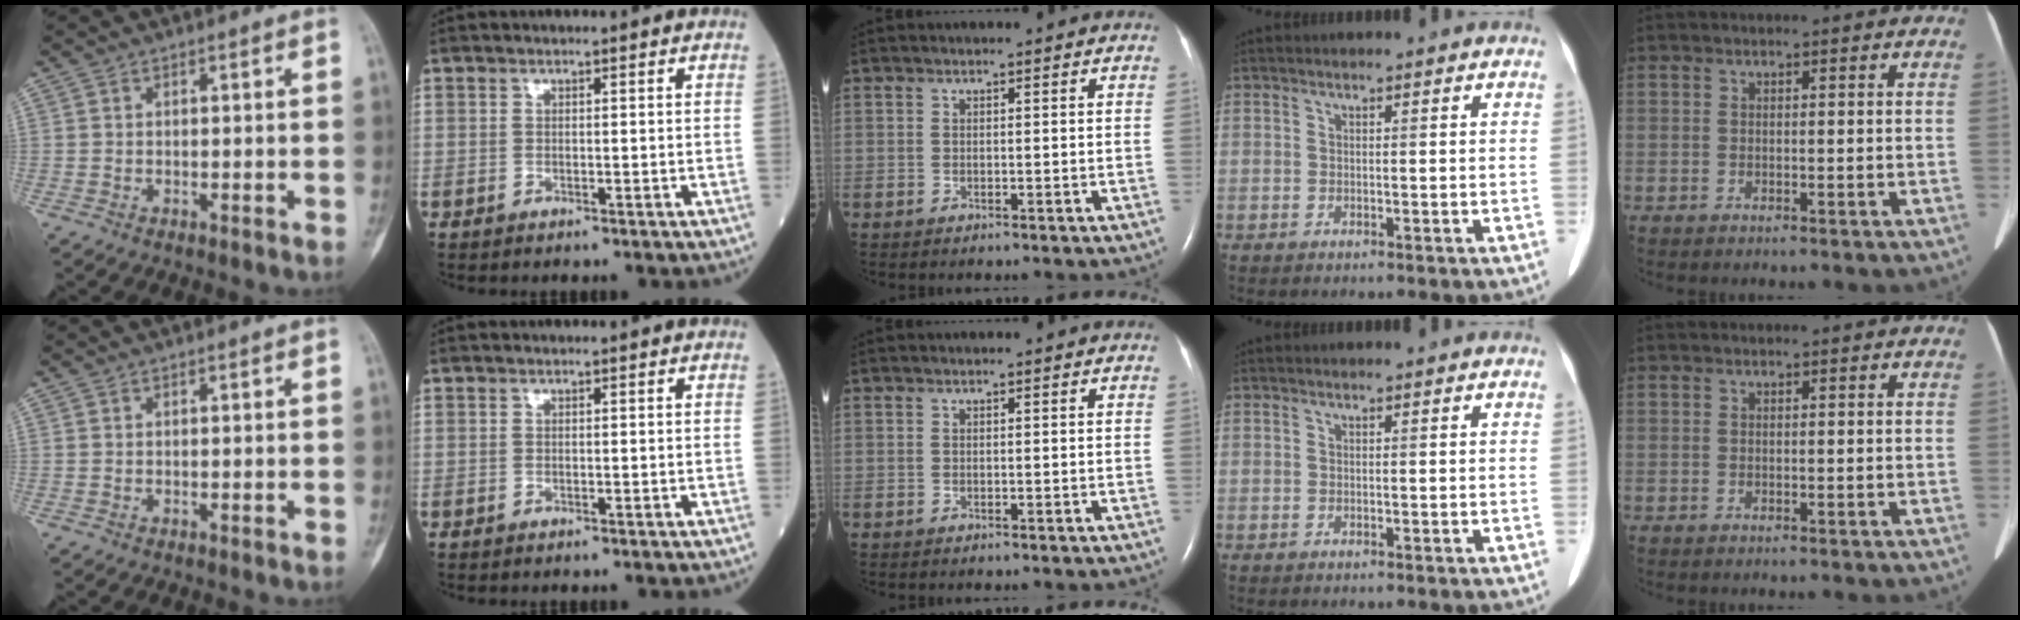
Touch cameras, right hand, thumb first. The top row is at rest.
{}